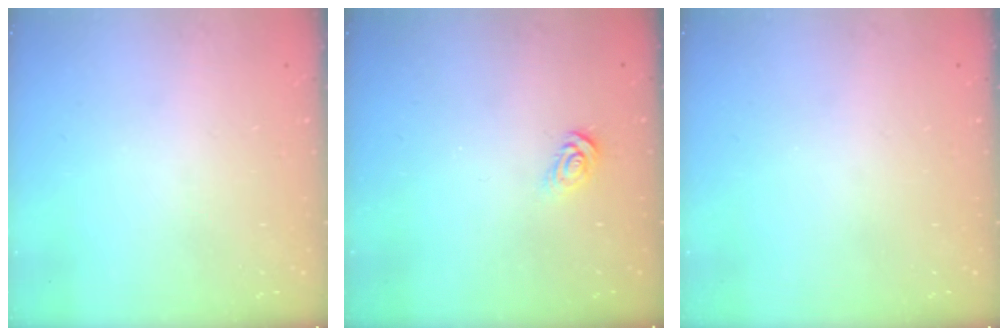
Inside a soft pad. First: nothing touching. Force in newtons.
{"total": 3.4, "press": 3.4, "slide": 0.4}
{"total": 0.0}